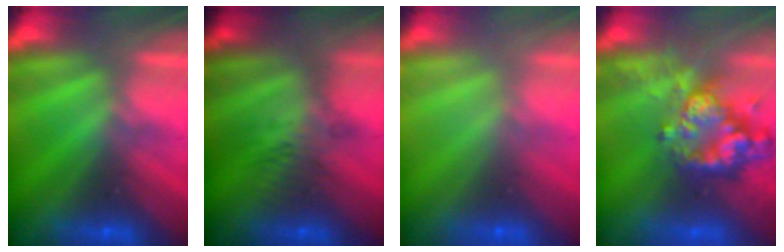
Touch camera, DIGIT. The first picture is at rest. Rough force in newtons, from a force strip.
{"total": 2.6}
{"total": 2.2}
{"total": 7.7}